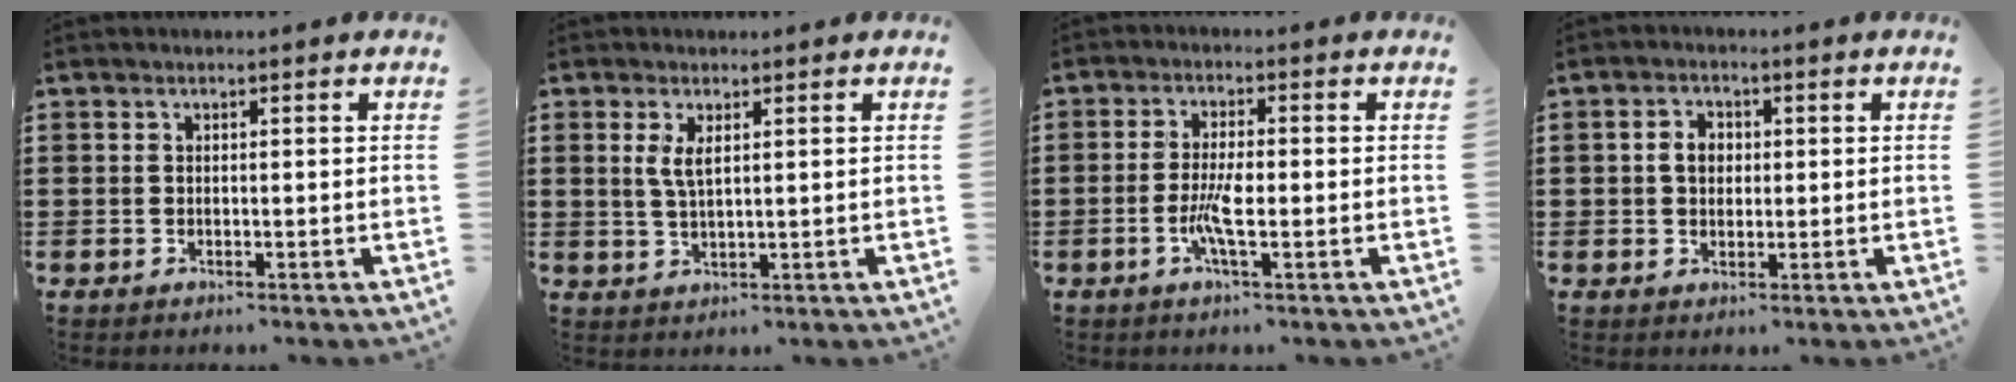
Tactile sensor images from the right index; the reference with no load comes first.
{"total": 2.9, "force": [1.1, 0.8, 2.6], "torque": [-0.055, 0.004, 0.018]}
{"total": 4.7, "force": [-1.2, 0.9, 4.5], "torque": [-0.097, -0.006, -0.029]}
{"total": 3.0, "force": [0.3, 2.3, 1.9], "torque": [-0.043, 0.012, 0.002]}